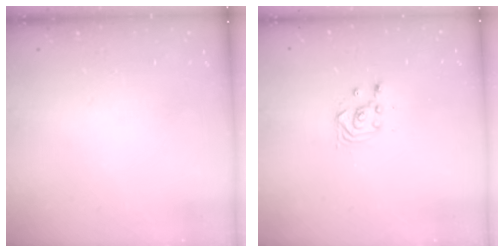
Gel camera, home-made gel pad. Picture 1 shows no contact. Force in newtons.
{"total": 3.3, "press": 3.2, "slide": 0.4}